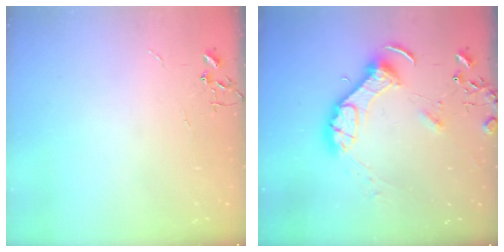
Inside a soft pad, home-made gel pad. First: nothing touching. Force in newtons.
{"total": 12.3, "press": 12.1, "slide": 1.6}